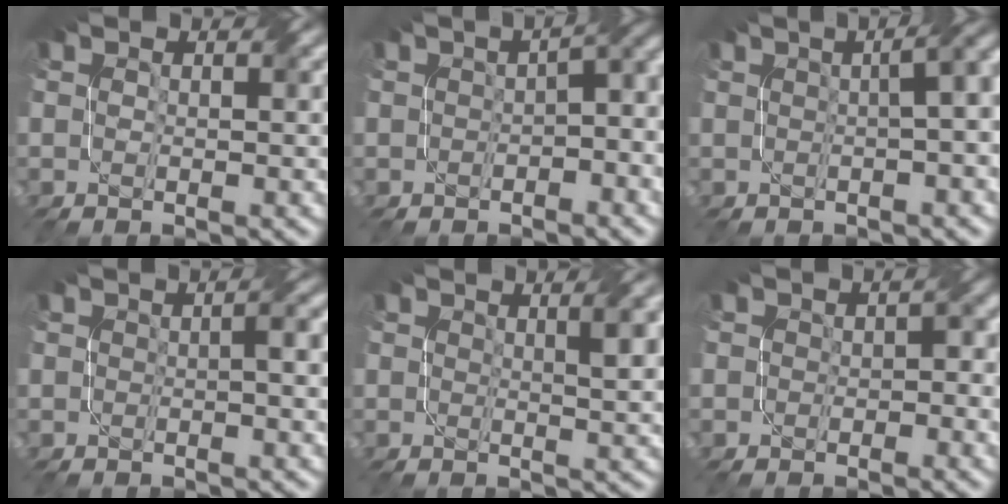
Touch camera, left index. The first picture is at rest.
{"total": 5.8, "force": [-0.9, 2.6, 5.1], "torque": [-0.031, 0.016, -0.011]}
{"total": 9.6, "force": [1.9, 5.0, 8.0], "torque": [-0.012, 0.058, -0.010]}
{"total": 1.8, "force": [-0.2, 0.3, 1.8], "torque": [-0.022, 0.008, 0.000]}
{"total": 2.6, "force": [0.8, 0.7, 2.4], "torque": [-0.019, 0.007, 0.013]}
{"total": 2.2, "force": [-0.7, 1.5, 1.4], "torque": [-0.009, 0.001, -0.005]}